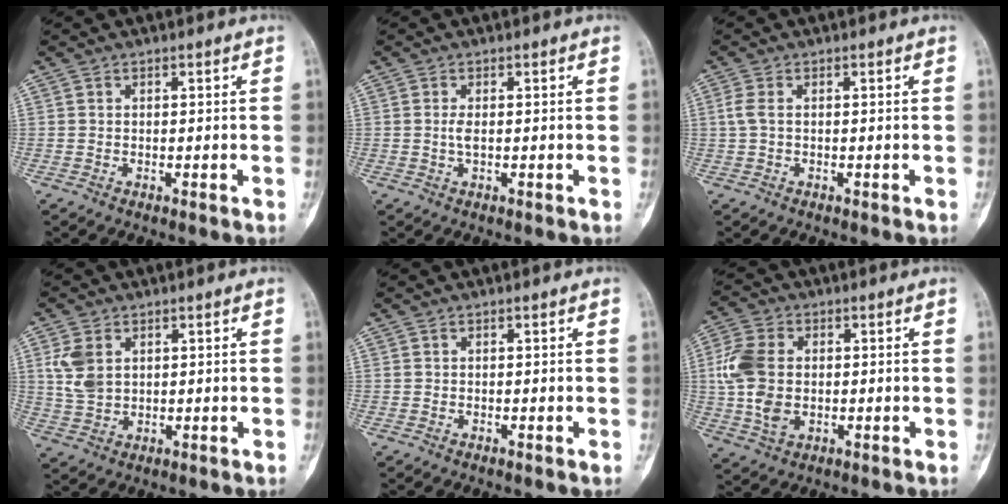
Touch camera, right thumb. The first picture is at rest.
{"total": 1.4, "force": [-0.1, 0.4, 1.3], "torque": [-0.028, -0.002, 0.000]}
{"total": 1.9, "force": [0.0, 0.9, 1.7], "torque": [-0.045, 0.000, -0.003]}
{"total": 5.9, "force": [1.8, 4.0, 3.9], "torque": [-0.072, -0.002, 0.044]}
{"total": 0.0}
{"total": 10.3, "force": [0.3, 7.0, 7.6], "torque": [-0.163, 0.004, 0.007]}